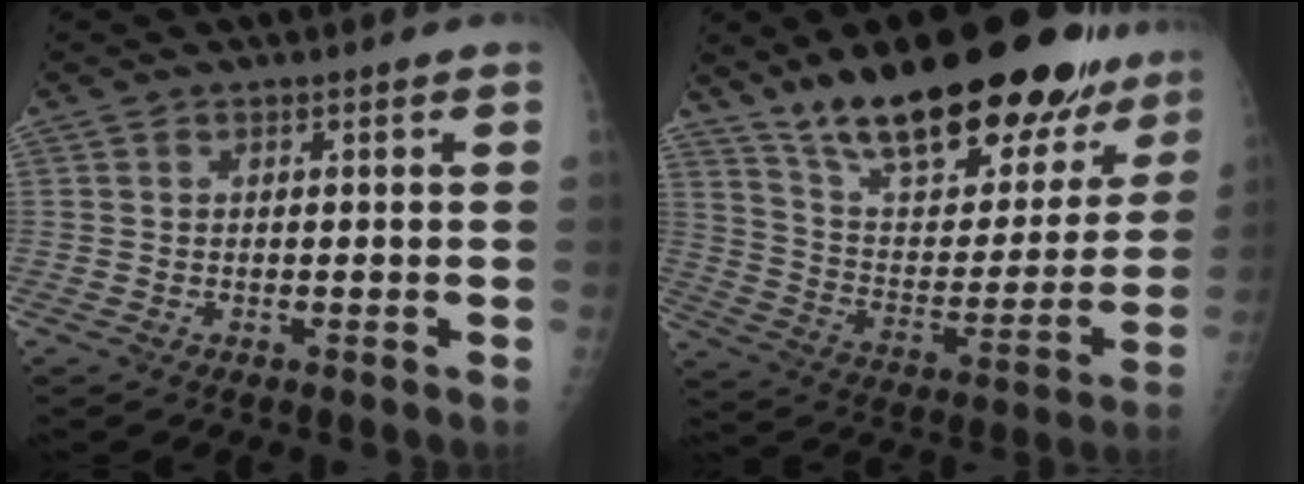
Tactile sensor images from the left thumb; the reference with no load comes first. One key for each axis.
{"total": 28.6, "fx": 21.0, "fy": 10.2, "fz": 16.4, "tx": -0.210, "ty": -0.081, "tz": 0.326}